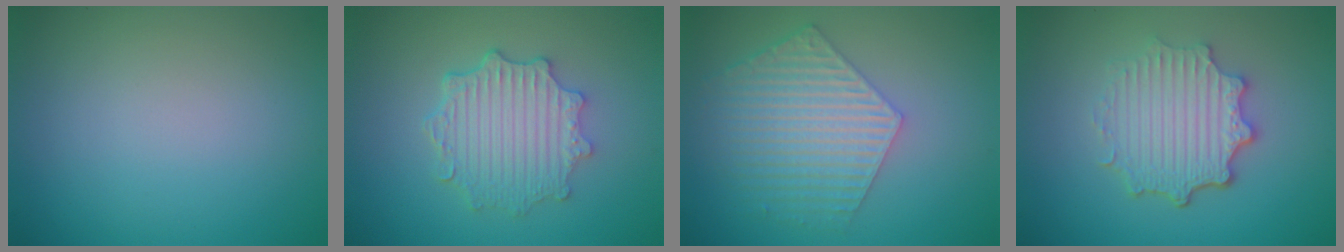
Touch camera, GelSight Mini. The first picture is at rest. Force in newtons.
{"total": 4.6, "press": 3.8, "slide": 2.6}
{"total": 5.8, "press": 4.4, "slide": 3.8}
{"total": 5.0, "press": 3.8, "slide": 3.2}